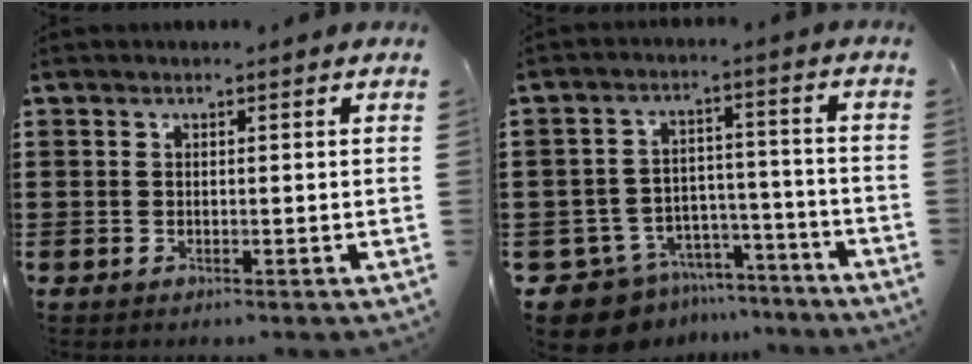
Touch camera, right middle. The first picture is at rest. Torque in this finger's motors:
{"motor_torque": [0.04, -0.19, 0.10, 0.02]}